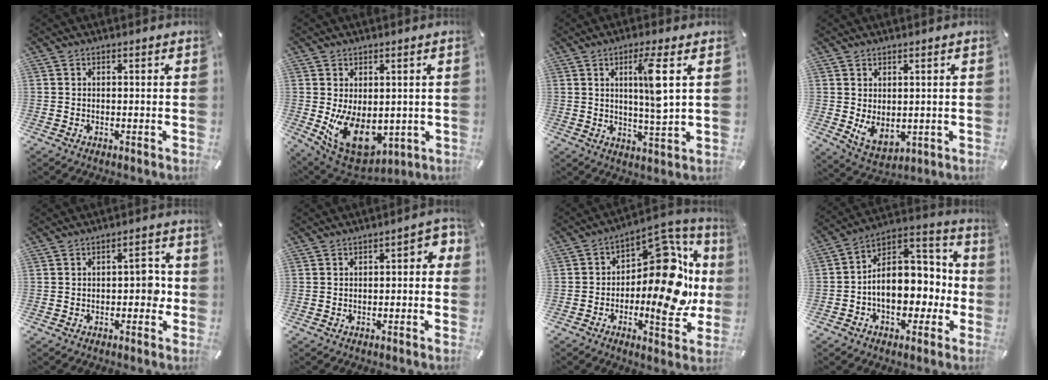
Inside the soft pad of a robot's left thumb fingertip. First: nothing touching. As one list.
[{"total": 12.6, "force": [-1.8, 9.0, 8.7], "torque": [-0.134, -0.009, -0.025]}, {"total": 8.8, "force": [2.6, 0.9, 8.4], "torque": [-0.133, -0.011, 0.031]}, {"total": 5.0, "force": [1.4, 3.9, 2.9], "torque": [-0.045, -0.013, 0.026]}, {"total": 5.3, "force": [-0.5, 2.9, 4.4], "torque": [-0.055, 0.006, -0.016]}, {"total": 3.8, "force": [-1.6, 1.9, 3.0], "torque": [-0.043, 0.013, -0.031]}, {"total": 18.8, "force": [-0.3, 10.5, 15.5], "torque": [-0.198, -0.019, -0.004]}, {"total": 14.7, "force": [-1.2, 11.5, 9.1], "torque": [-0.116, -0.008, -0.018]}]